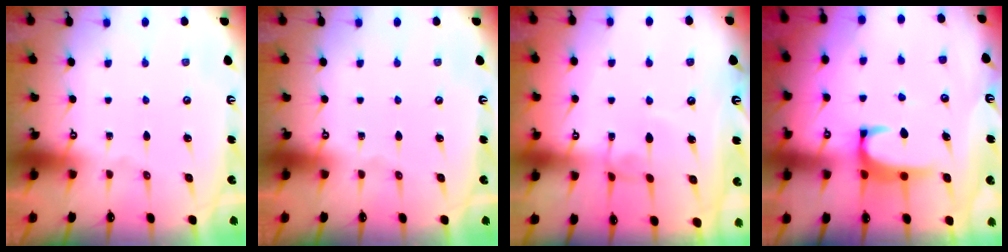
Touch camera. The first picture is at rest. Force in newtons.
{"total": 0.0}
{"total": 1.5, "press": 1.5, "slide": 0.4}
{"total": 1.9, "press": 1.9, "slide": 0.3}